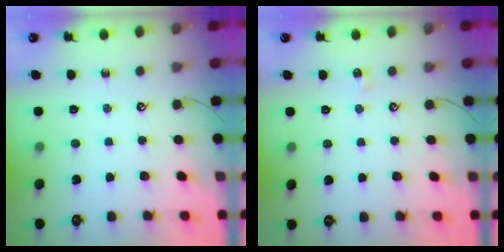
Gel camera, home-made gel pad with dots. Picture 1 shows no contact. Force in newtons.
{"total": 3.0, "press": 3.0, "slide": 0.5}